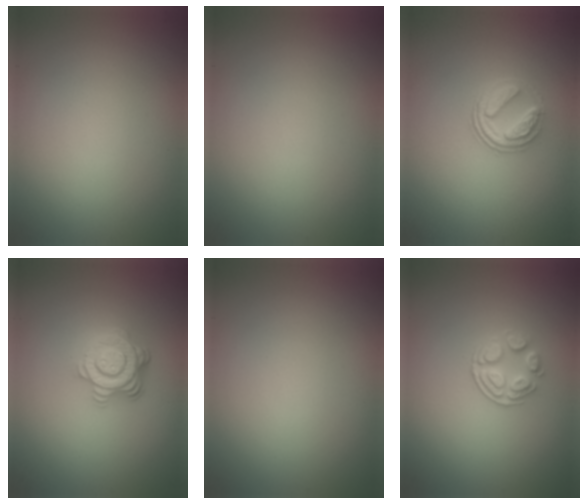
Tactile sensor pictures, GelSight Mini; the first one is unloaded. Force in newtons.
{"total": 0.0}
{"total": 2.5, "press": 1.9, "slide": 1.6}
{"total": 4.7, "press": 3.5, "slide": 3.2}
{"total": 0.0}
{"total": 2.4, "press": 1.8, "slide": 1.6}